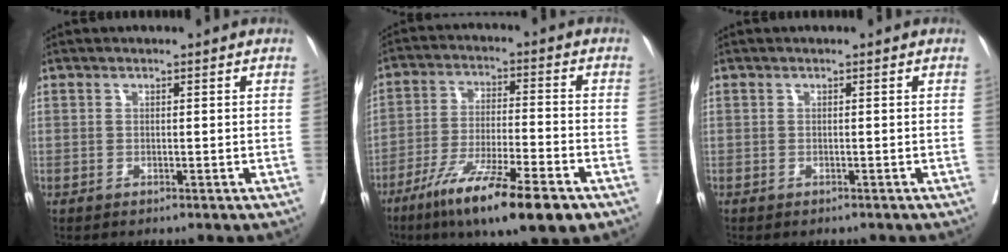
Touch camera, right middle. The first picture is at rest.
{"total": 15.3, "force": [-9.4, 1.5, 11.9], "torque": [-0.199, -0.037, -0.161]}
{"total": 0.7, "force": [-0.6, 0.3, 0.1], "torque": [-0.005, 0.001, -0.013]}